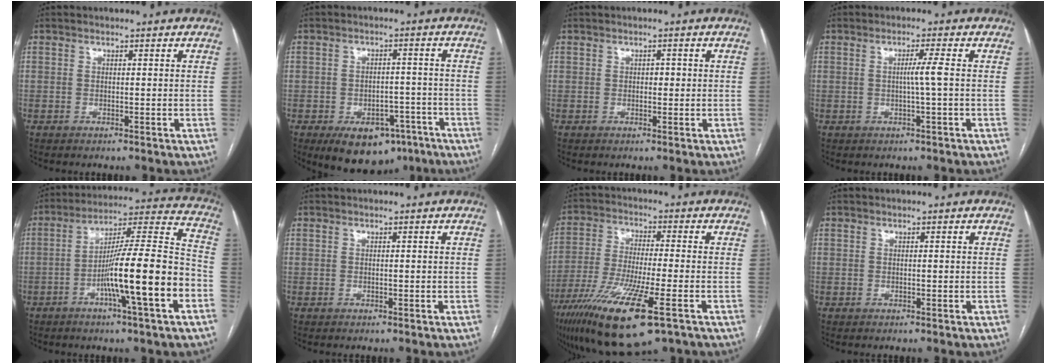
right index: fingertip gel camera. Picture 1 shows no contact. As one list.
[{"total": 10.6, "force": [-6.7, 6.3, 5.2], "torque": [-0.058, 0.016, -0.090]}, {"total": 1.1, "force": [0.0, 0.7, 0.8], "torque": [-0.006, 0.004, -0.002]}, {"total": 2.4, "force": [-0.1, -0.6, 2.3], "torque": [-0.038, 0.000, -0.002]}, {"total": 17.0, "force": [-6.1, 0.1, 15.9], "torque": [-0.259, 0.007, -0.100]}, {"total": 0.0}, {"total": 16.9, "force": [-9.0, 2.2, 14.1], "torque": [-0.279, -0.043, -0.155]}, {"total": 0.0}]